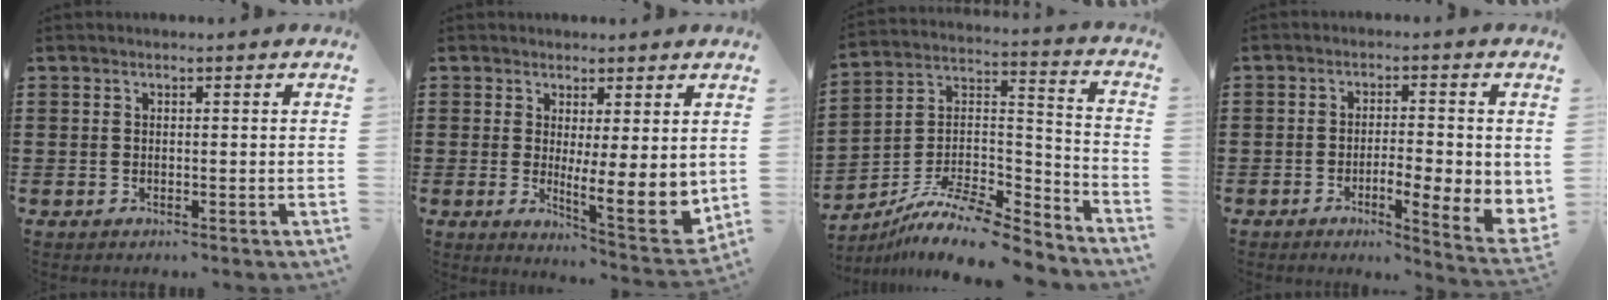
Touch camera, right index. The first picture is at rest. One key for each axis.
{"total": 7.0, "fx": 1.4, "fy": 2.1, "fz": 6.6, "tx": -0.090, "ty": -0.034, "tz": 0.031}
{"total": 10.5, "fx": -8.7, "fy": 2.6, "fz": 5.2, "tx": -0.101, "ty": 0.018, "tz": -0.176}
{"total": 5.0, "fx": -1.8, "fy": 1.3, "fz": 4.5, "tx": -0.082, "ty": -0.010, "tz": -0.033}